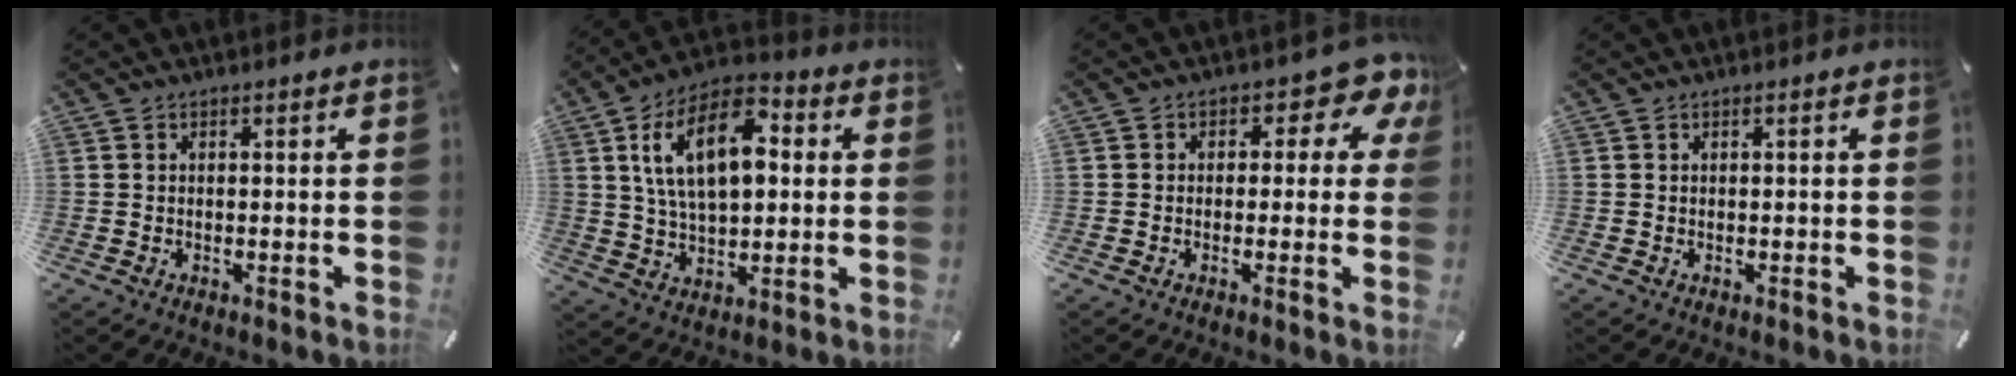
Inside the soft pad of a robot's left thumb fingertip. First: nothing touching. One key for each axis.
{"total": 16.4, "fx": 4.8, "fy": 9.2, "fz": 12.6, "tx": -0.246, "ty": 0.003, "tz": 0.081}
{"total": 6.6, "fx": 1.5, "fy": 4.2, "fz": 4.9, "tx": -0.063, "ty": -0.007, "tz": 0.020}
{"total": 0.0}